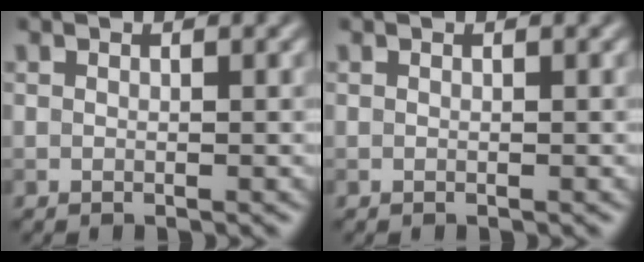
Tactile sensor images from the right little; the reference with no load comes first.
{"total": 0.0}